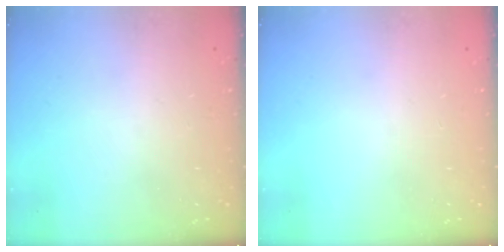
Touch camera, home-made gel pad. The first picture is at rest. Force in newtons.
{"total": 0.0}